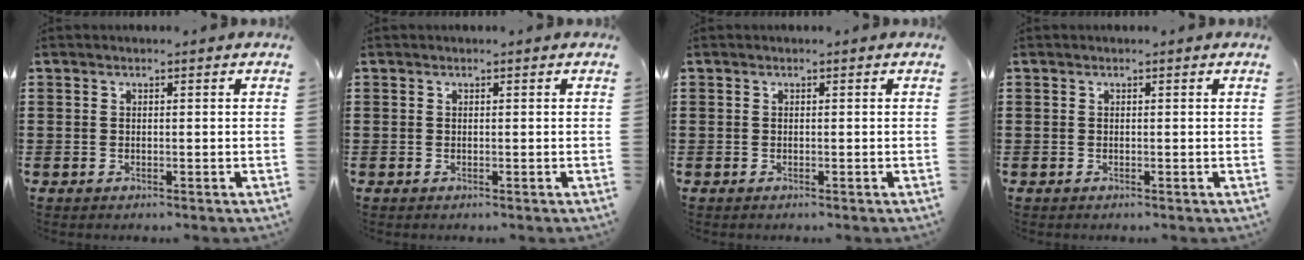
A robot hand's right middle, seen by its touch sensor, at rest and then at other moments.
{"total": 0.0}
{"total": 0.0}
{"total": 0.0}